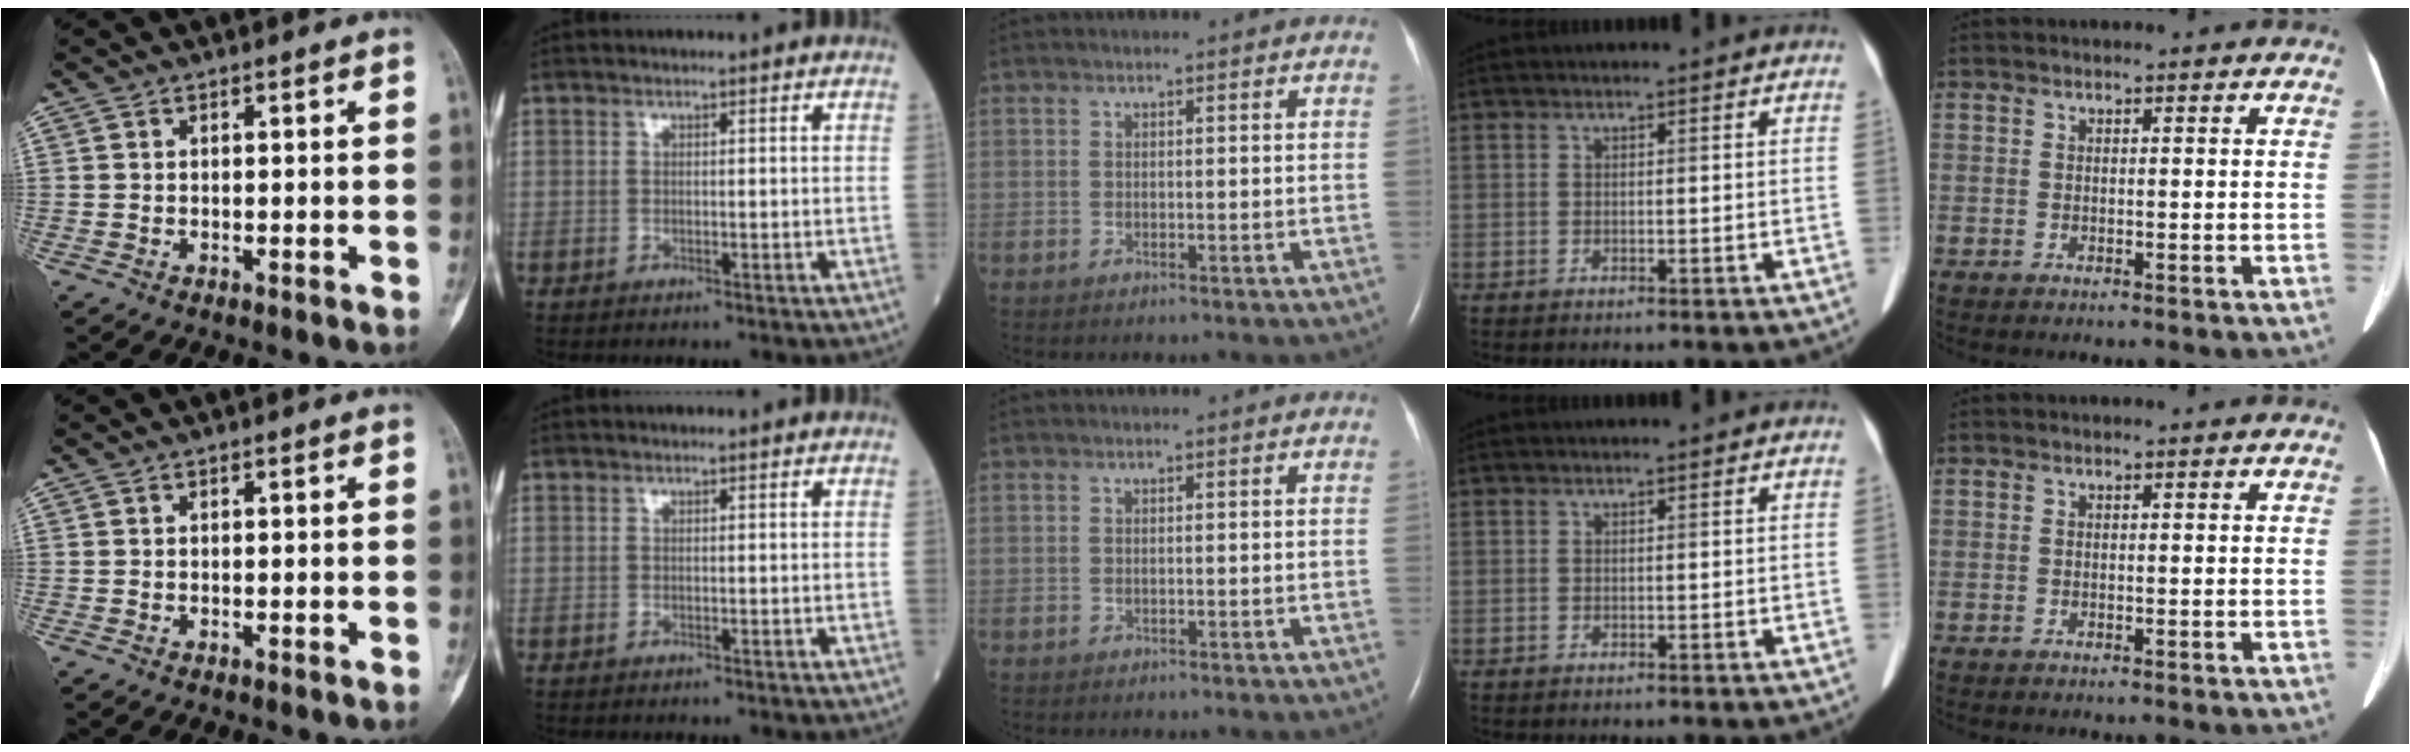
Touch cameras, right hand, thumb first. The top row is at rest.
{}